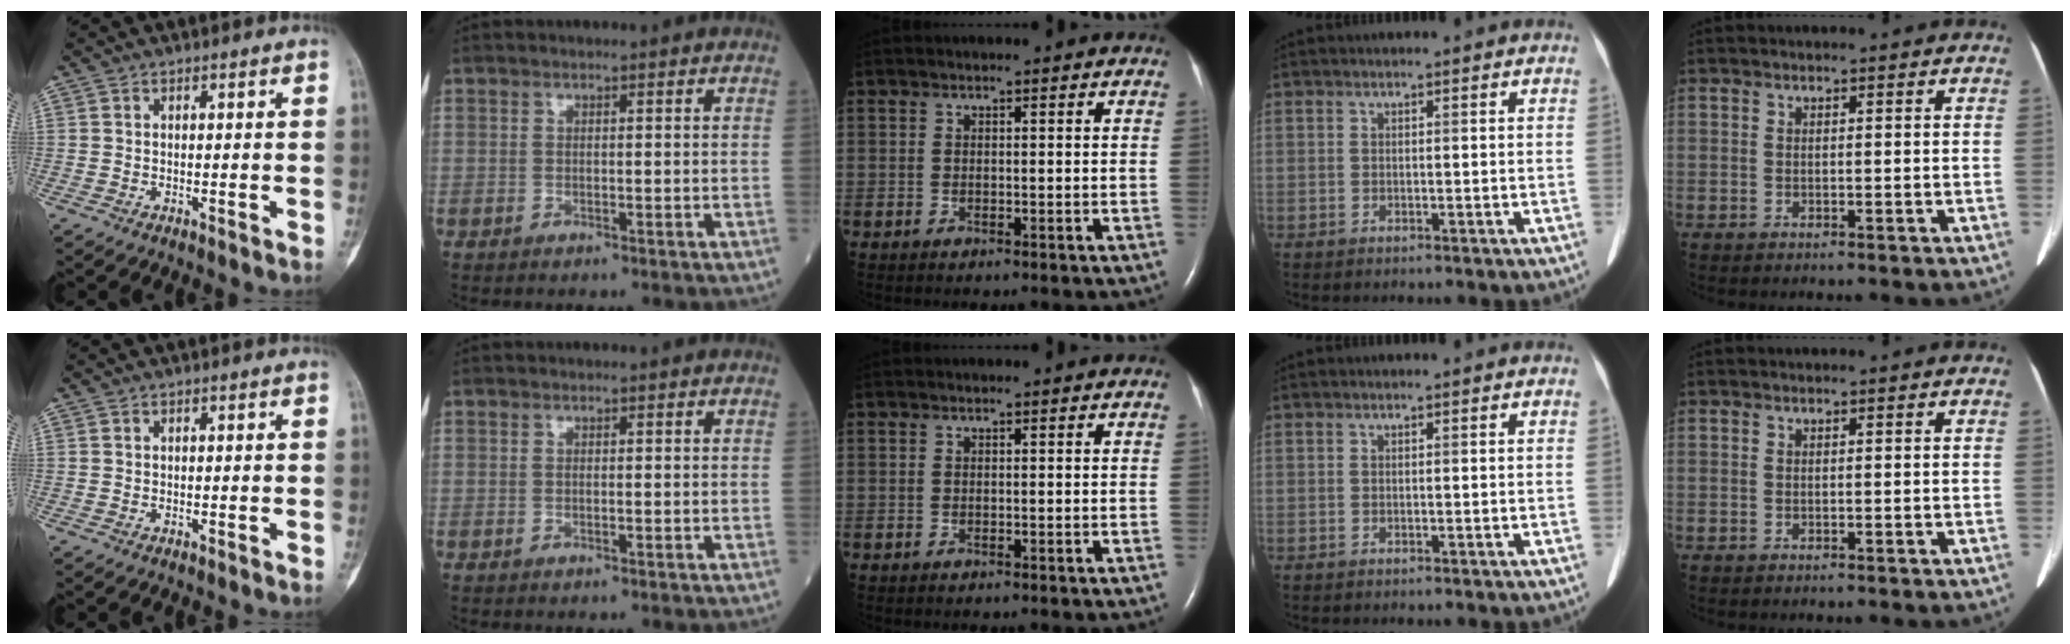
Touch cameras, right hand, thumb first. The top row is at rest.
{}